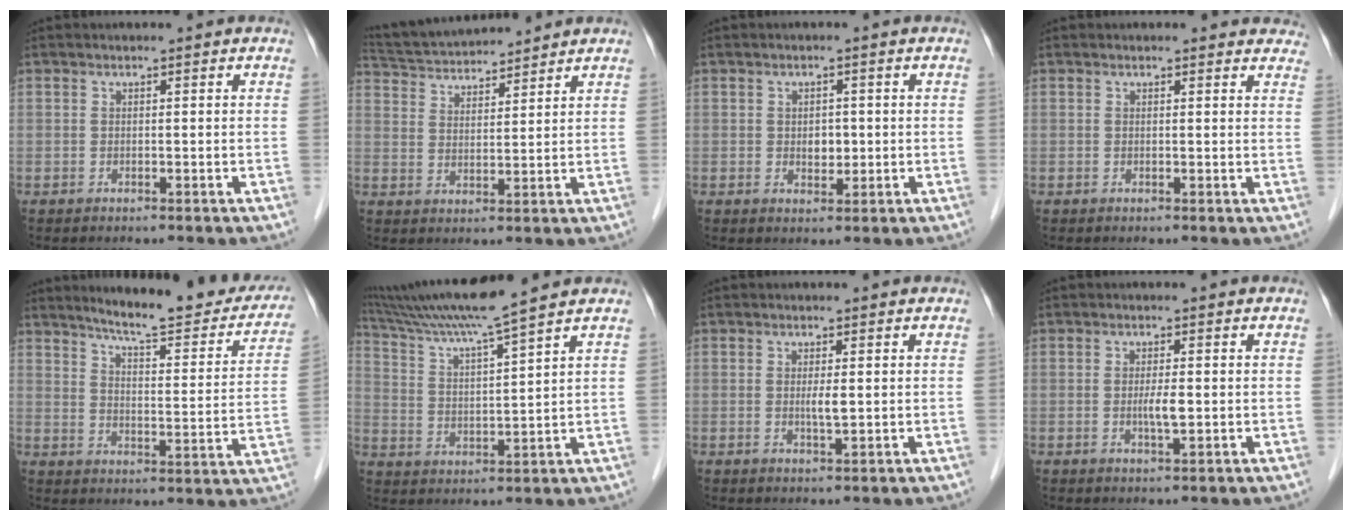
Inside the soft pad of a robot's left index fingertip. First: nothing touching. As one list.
[{"total": 11.6, "force": [11.0, 1.2, 3.6], "torque": [-0.076, 0.030, 0.190]}, {"total": 2.6, "force": [0.0, 1.5, 2.2], "torque": [-0.036, -0.001, 0.003]}, {"total": 6.3, "force": [5.7, 1.4, 2.1], "torque": [-0.011, 0.010, 0.045]}, {"total": 20.4, "force": [17.6, 3.0, 9.9], "torque": [-0.122, -0.030, 0.220]}, {"total": 12.2, "force": [10.3, -2.2, 6.0], "torque": [-0.112, 0.011, 0.183]}, {"total": 2.1, "force": [0.2, 0.1, 2.1], "torque": [-0.040, -0.003, 0.003]}, {"total": 2.6, "force": [-0.2, 0.2, 2.6], "torque": [-0.051, -0.004, -0.003]}]